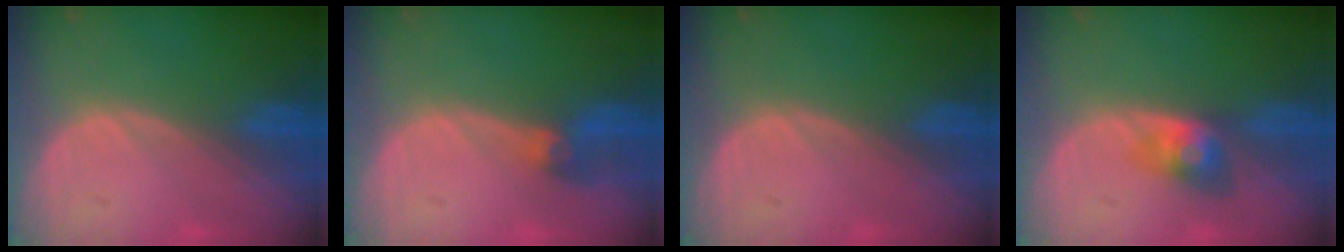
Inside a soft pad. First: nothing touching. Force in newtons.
{"total": 3.0, "press": 2.6, "slide": 1.4}
{"total": 0.0}
{"total": 3.5, "press": 3.5, "slide": 0.2}